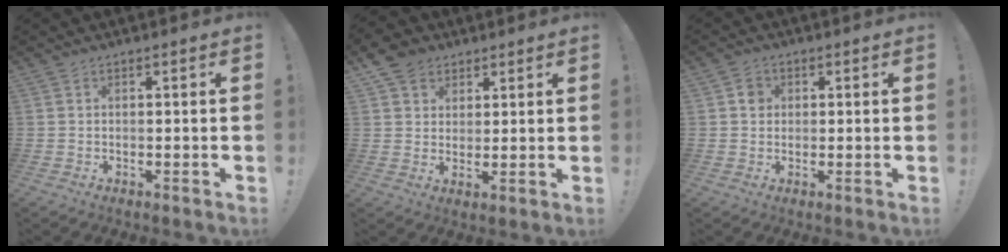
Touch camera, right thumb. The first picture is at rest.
{"total": 7.9, "force": [5.0, 5.8, 1.8], "torque": [-0.028, -0.029, 0.101]}
{"total": 3.0, "force": [0.6, 2.8, 1.0], "torque": [-0.001, -0.002, 0.008]}